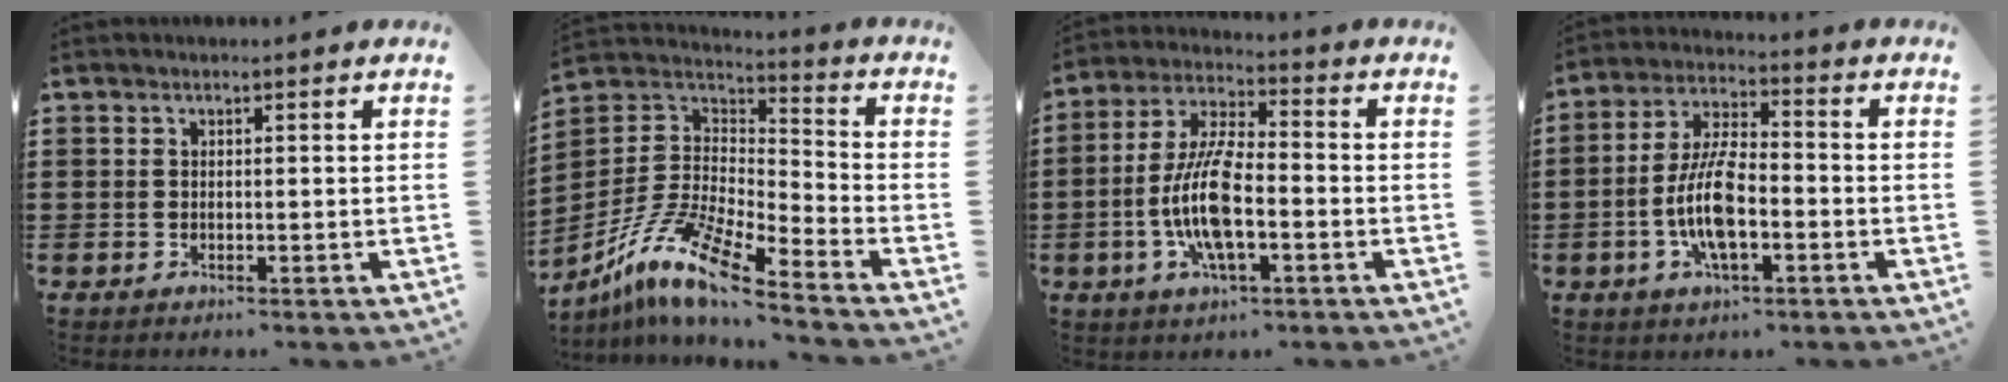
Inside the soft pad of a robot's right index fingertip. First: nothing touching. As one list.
[{"total": 12.3, "force": [-9.2, 1.9, 7.9], "torque": [-0.189, 0.003, -0.191]}, {"total": 11.0, "force": [-2.7, 3.7, 10.0], "torque": [-0.227, -0.010, -0.056]}, {"total": 9.9, "force": [-2.5, 3.7, 8.8], "torque": [-0.202, -0.009, -0.053]}]